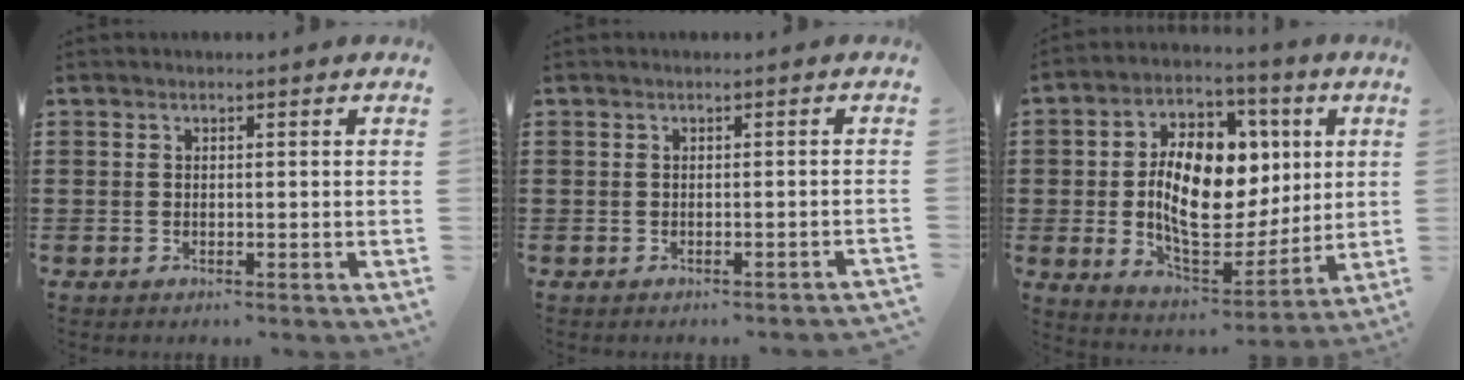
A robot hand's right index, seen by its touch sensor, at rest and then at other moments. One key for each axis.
{"total": 0.7, "fx": -0.6, "fy": -0.1, "fz": 0.3, "tx": -0.007, "ty": -0.004, "tz": -0.012}
{"total": 14.1, "fx": 1.4, "fy": 8.8, "fz": 10.9, "tx": -0.196, "ty": -0.002, "tz": 0.025}